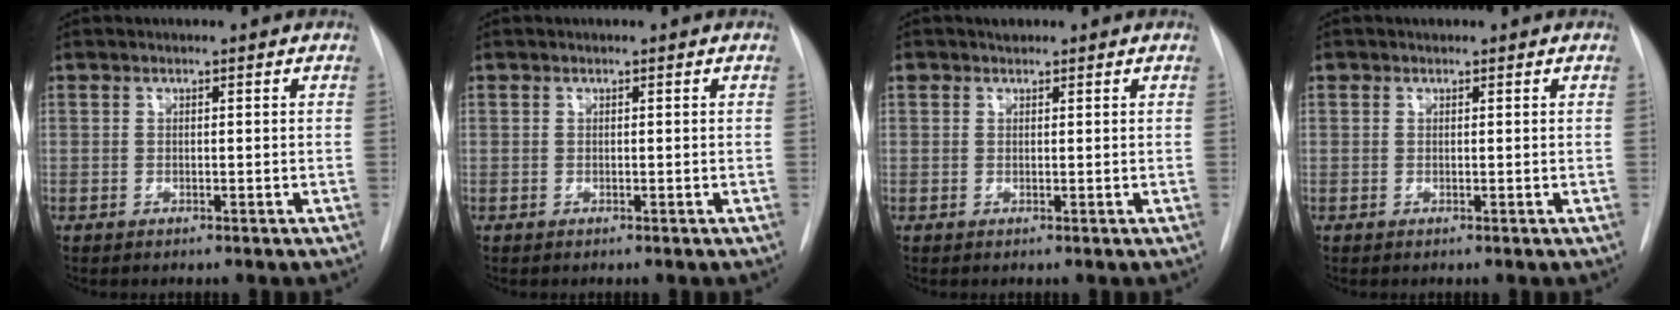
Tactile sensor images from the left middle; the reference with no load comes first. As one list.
[{"total": 0.0}, {"total": 1.3, "force": [1.0, 0.8, 0.2], "torque": [-0.006, 0.013, 0.015]}, {"total": 0.6, "force": [0.4, 0.4, 0.0], "torque": [0.001, 0.006, 0.005]}]